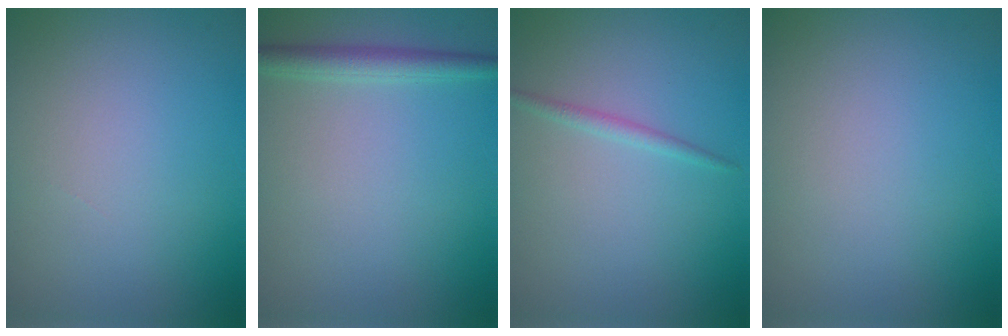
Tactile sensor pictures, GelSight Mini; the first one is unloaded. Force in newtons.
{"total": 2.2, "press": 2.2, "slide": 0.1}
{"total": 1.0, "press": 1.0, "slide": 0.0}
{"total": 0.0}